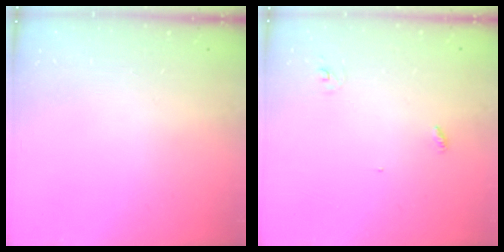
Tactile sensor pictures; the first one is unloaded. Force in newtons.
{"total": 2.8, "press": 2.8, "slide": 0.3}